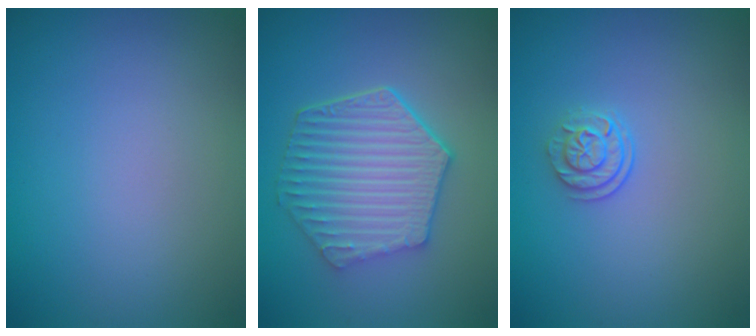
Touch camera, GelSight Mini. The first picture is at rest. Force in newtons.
{"total": 6.5, "press": 4.9, "slide": 4.3}
{"total": 2.2, "press": 1.7, "slide": 1.4}